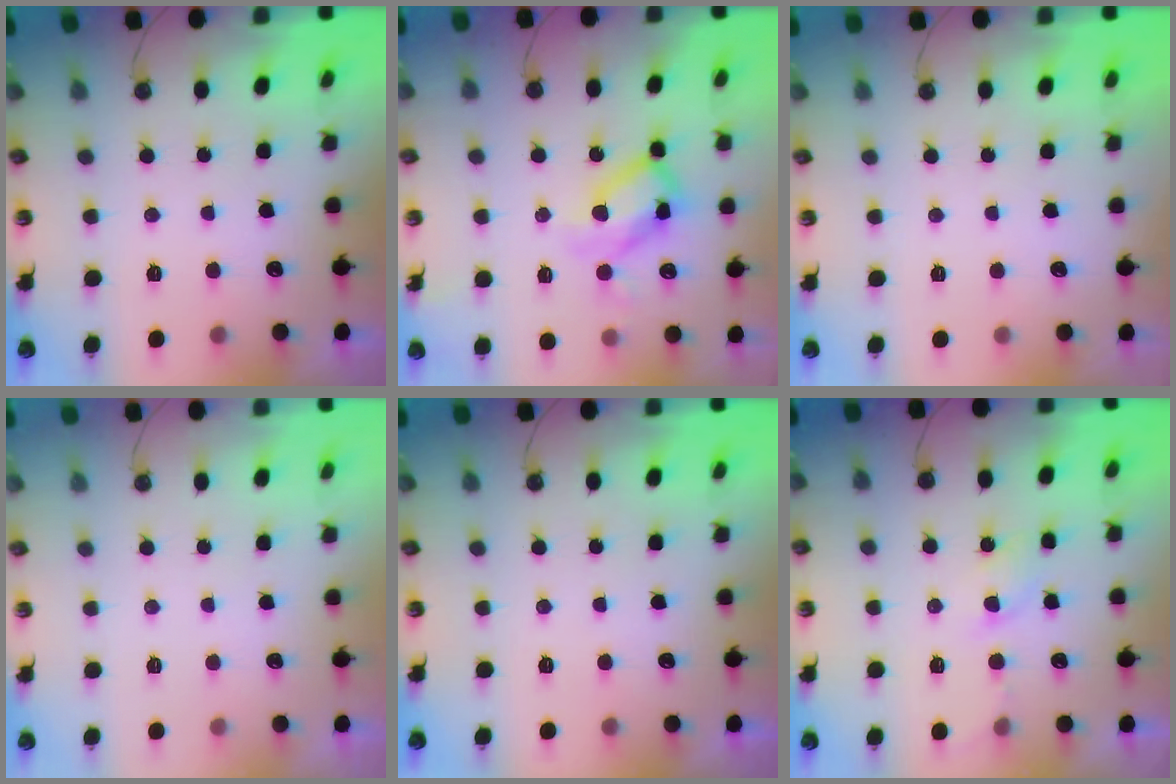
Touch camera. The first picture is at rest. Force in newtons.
{"total": 12.2, "press": 12.1, "slide": 1.2}
{"total": 0.0}
{"total": 0.0}
{"total": 0.0}
{"total": 3.9, "press": 3.9, "slide": 0.4}